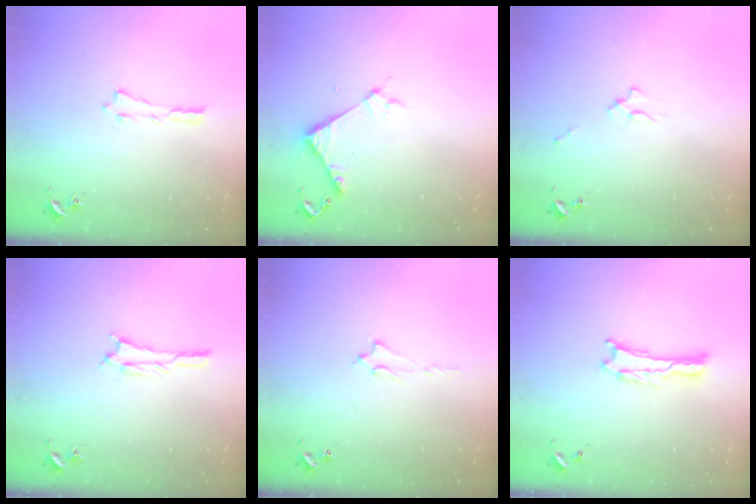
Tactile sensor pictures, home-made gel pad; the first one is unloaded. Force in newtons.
{"total": 3.9, "press": 3.9, "slide": 0.3}
{"total": 1.7, "press": 1.6, "slide": 0.2}
{"total": 1.7, "press": 1.7, "slide": 0.2}
{"total": 1.7, "press": 1.6, "slide": 0.2}
{"total": 0.0}